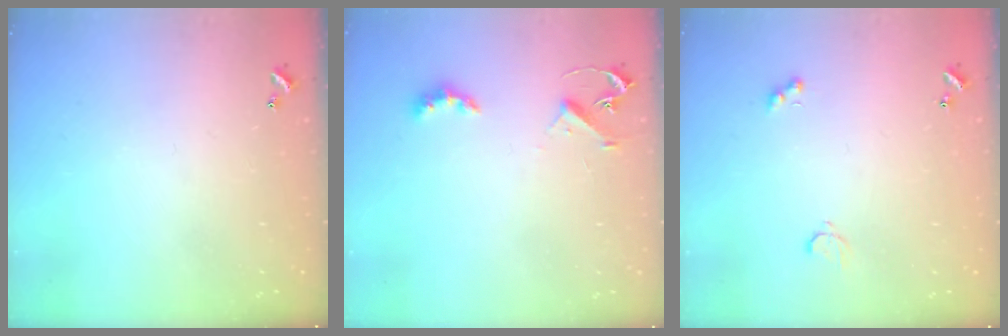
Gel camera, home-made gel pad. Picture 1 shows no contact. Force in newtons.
{"total": 3.7, "press": 3.6, "slide": 0.7}
{"total": 2.8, "press": 2.8, "slide": 0.6}